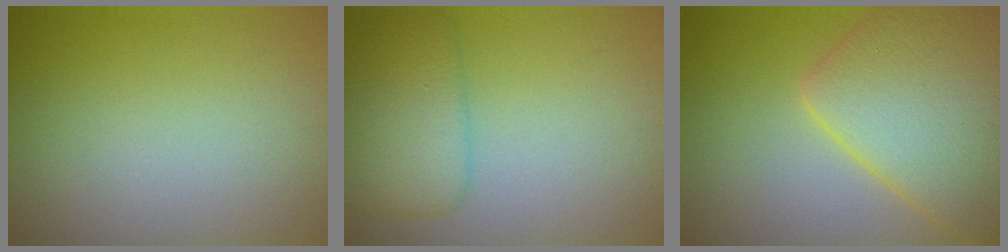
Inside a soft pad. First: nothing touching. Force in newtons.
{"total": 4.2, "press": 4.2, "slide": 0.1}
{"total": 9.5, "press": 9.4, "slide": 0.4}